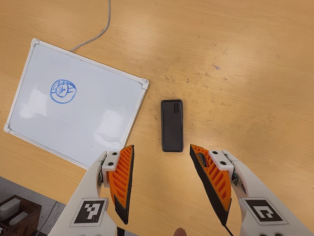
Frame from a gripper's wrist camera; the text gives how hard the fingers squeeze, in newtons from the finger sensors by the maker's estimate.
{"total": 0.0}